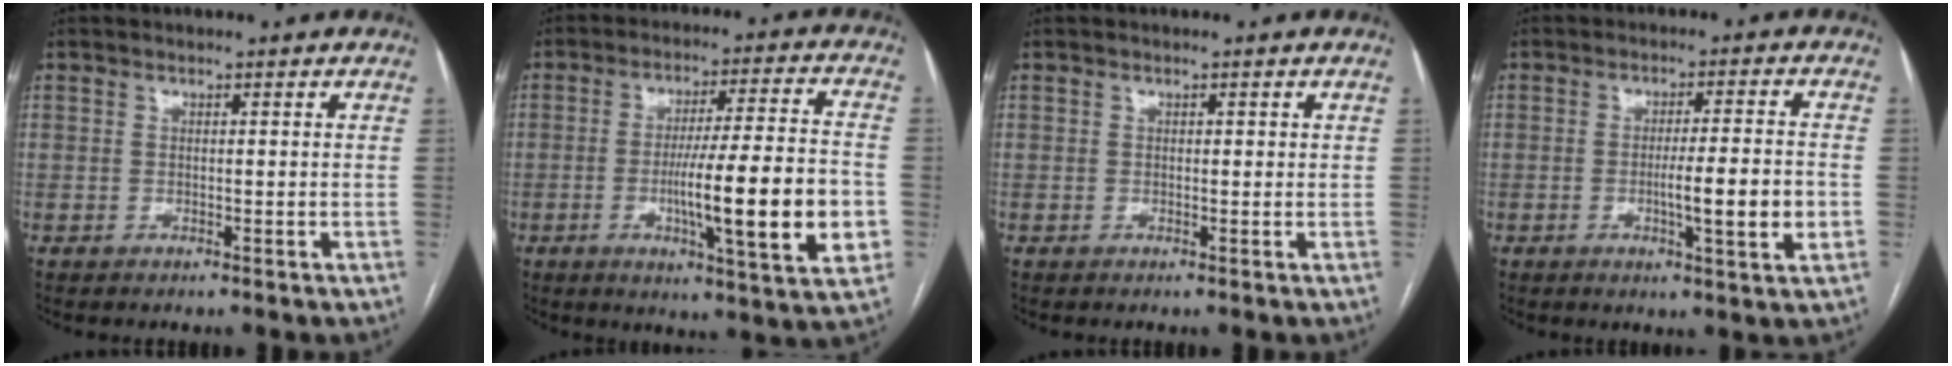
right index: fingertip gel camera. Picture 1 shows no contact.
{"total": 17.2, "force": [-3.6, 1.0, 16.8], "torque": [-0.241, -0.005, -0.052]}
{"total": 0.6, "force": [0.2, 0.4, 0.5], "torque": [-0.004, 0.003, 0.001]}
{"total": 8.1, "force": [-1.8, 0.2, 7.9], "torque": [-0.123, -0.006, -0.027]}